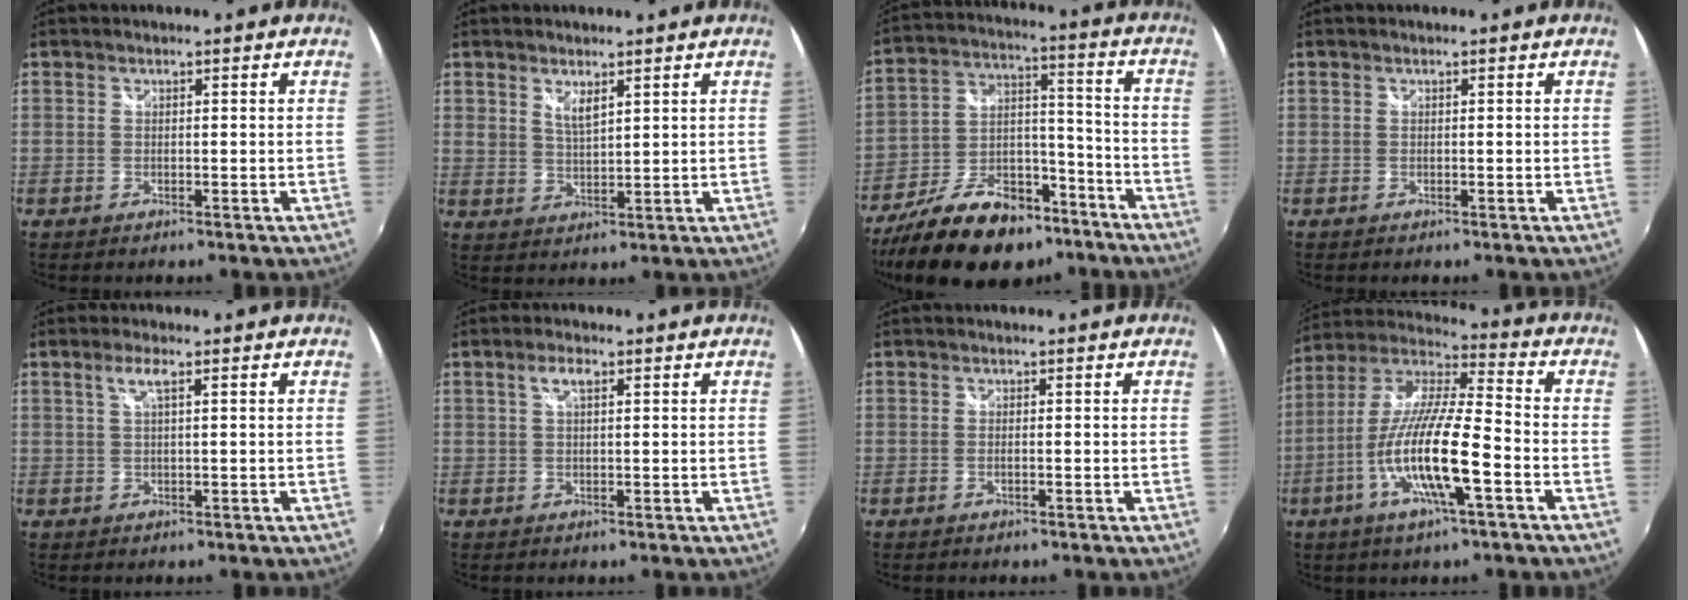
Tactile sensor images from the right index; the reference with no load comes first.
{"total": 3.4, "force": [2.1, 1.3, 2.3], "torque": [-0.039, -0.006, 0.037]}
{"total": 22.5, "force": [-15.4, 11.5, 11.7], "torque": [-0.229, 0.022, -0.236]}
{"total": 0.0}
{"total": 2.5, "force": [1.0, 0.1, 2.3], "torque": [-0.045, 0.004, 0.018]}
{"total": 2.5, "force": [1.0, 0.9, 2.1], "torque": [-0.040, 0.006, 0.016]}
{"total": 0.8, "force": [-0.3, 0.0, 0.7], "torque": [-0.014, 0.000, -0.006]}
{"total": 16.7, "force": [-6.0, 2.5, 15.4], "torque": [-0.299, -0.015, -0.119]}